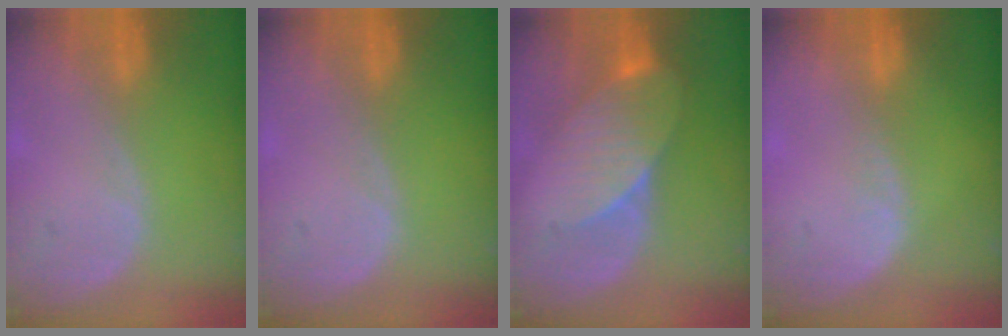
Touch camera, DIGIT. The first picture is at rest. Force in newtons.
{"total": 0.0}
{"total": 8.1, "press": 7.3, "slide": 3.5}
{"total": 1.5, "press": 1.0, "slide": 1.1}